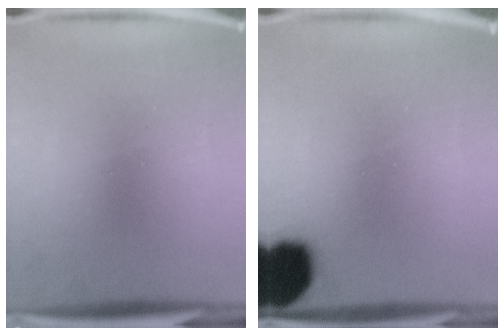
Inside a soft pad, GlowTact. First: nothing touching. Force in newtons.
{"total": 17.9}